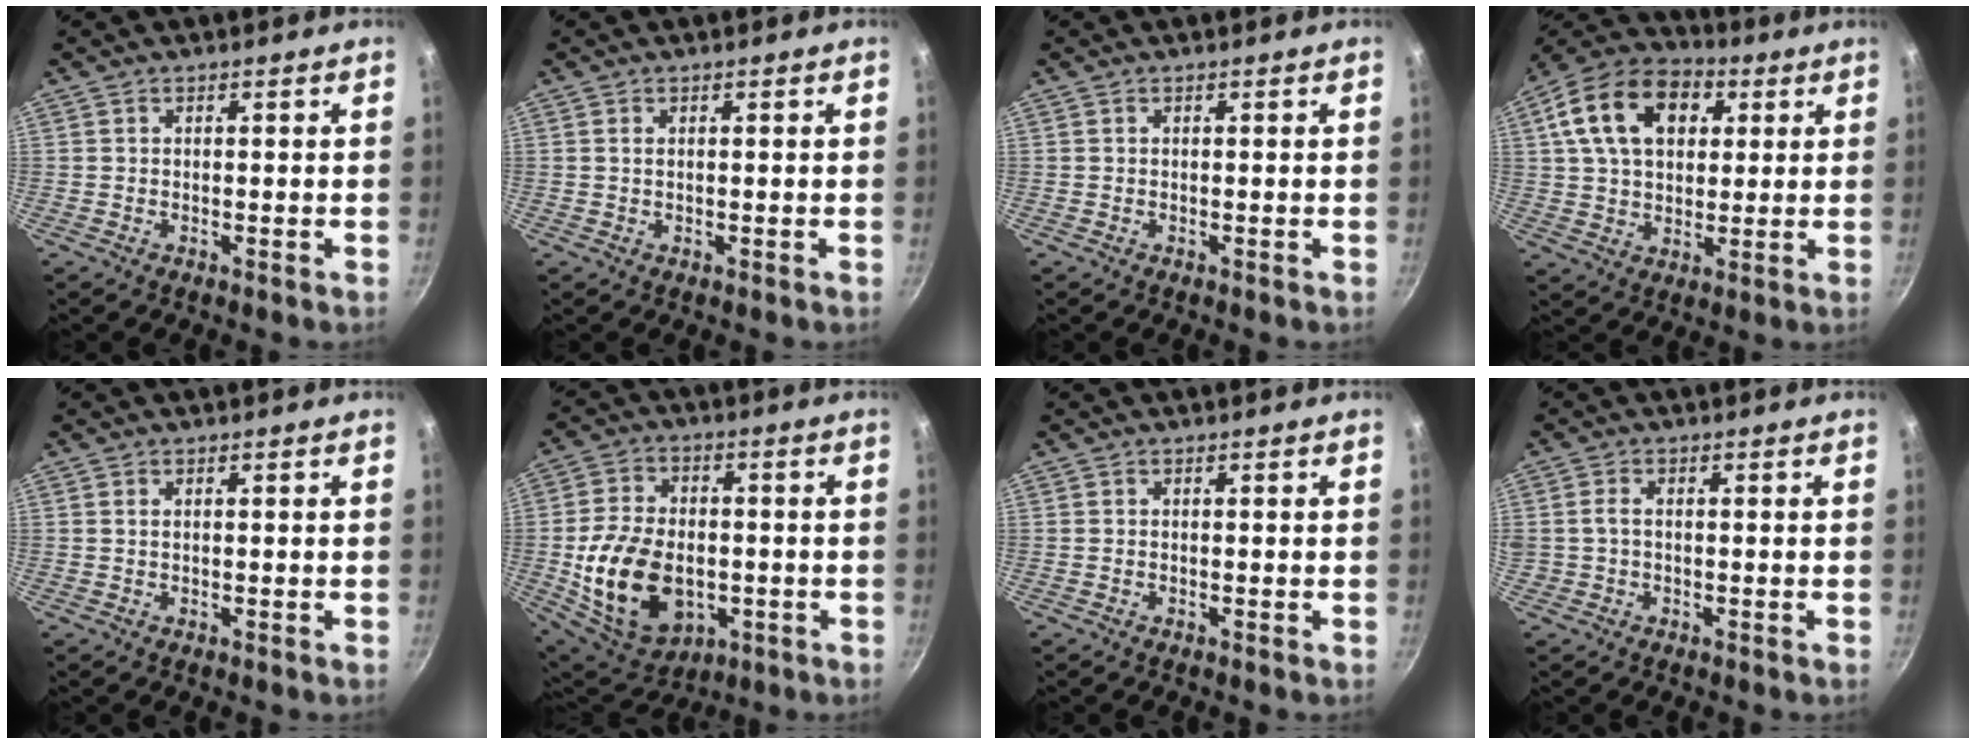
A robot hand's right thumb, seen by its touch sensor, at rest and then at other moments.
{"total": 0.7, "force": [0.2, 0.4, 0.6], "torque": [-0.010, 0.001, 0.004]}
{"total": 0.0}
{"total": 17.7, "force": [5.5, 11.9, 11.8], "torque": [-0.187, 0.014, 0.080]}
{"total": 0.6, "force": [0.2, 0.3, 0.5], "torque": [-0.009, 0.001, 0.004]}
{"total": 18.7, "force": [-3.3, 12.5, 13.5], "torque": [-0.234, 0.009, -0.041]}
{"total": 0.0}
{"total": 2.0, "force": [-0.1, 1.3, 1.5], "torque": [-0.028, 0.007, -0.002]}